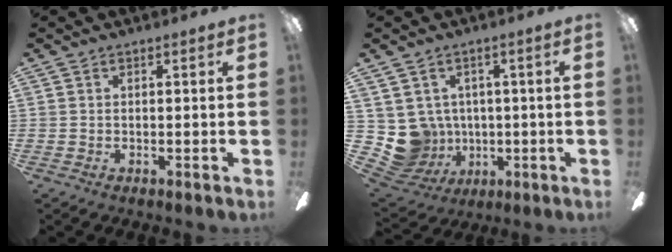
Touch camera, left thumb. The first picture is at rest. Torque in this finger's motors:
{"motor_torque": [-0.19, 0.23, -0.17, 0.06, 0.02]}